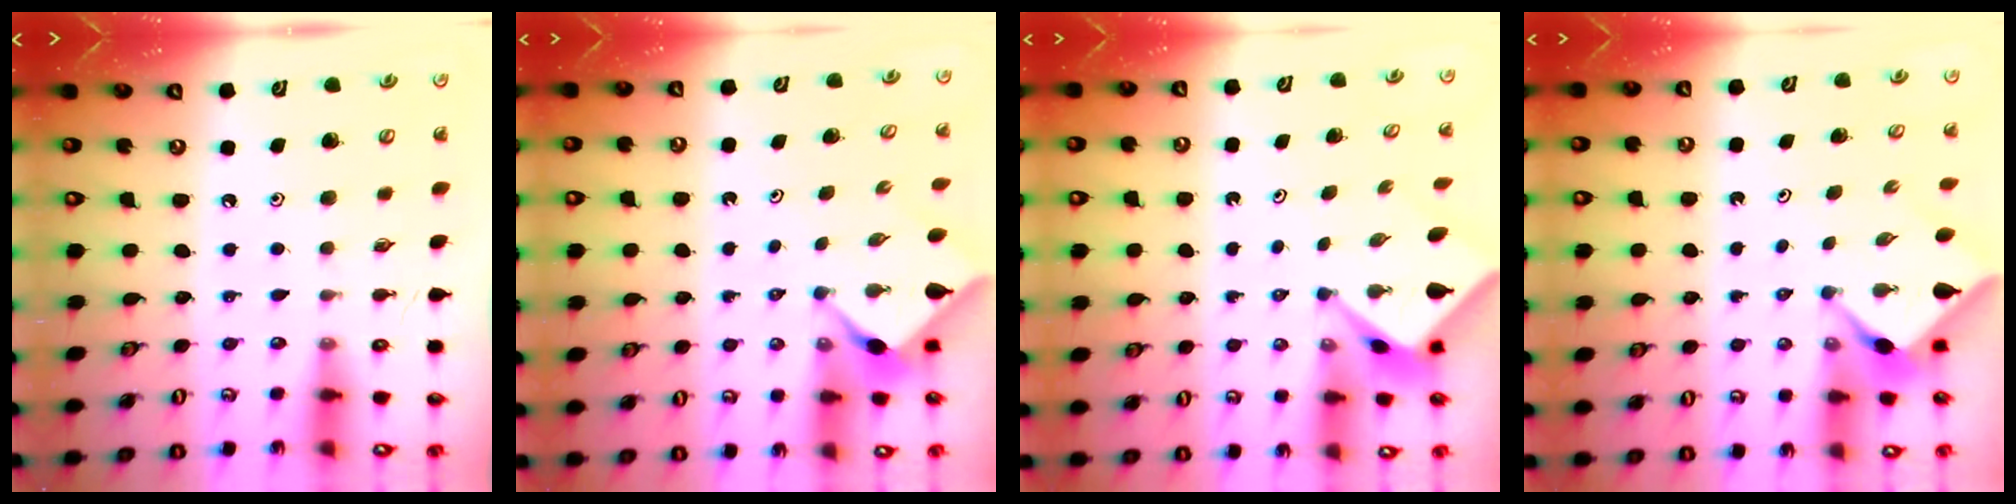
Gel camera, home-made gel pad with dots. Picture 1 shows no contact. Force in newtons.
{"total": 2.3, "press": 2.3, "slide": 0.3}
{"total": 2.1, "press": 2.1, "slide": 0.3}
{"total": 2.2, "press": 2.2, "slide": 0.3}